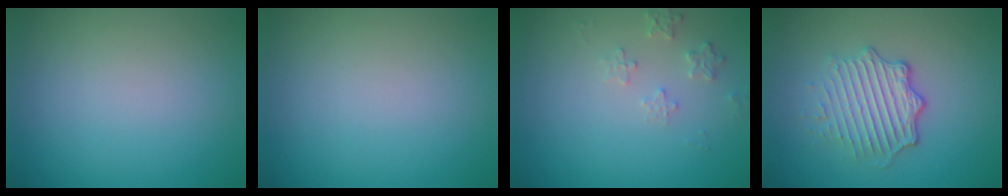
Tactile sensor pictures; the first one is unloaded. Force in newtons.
{"total": 0.0}
{"total": 1.6, "press": 1.6, "slide": 0.4}
{"total": 4.7, "press": 3.4, "slide": 3.2}